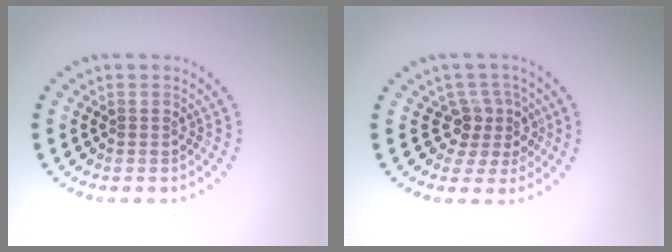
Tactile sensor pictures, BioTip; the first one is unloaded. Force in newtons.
{"total": 2.9, "press": 2.2, "slide": 1.8}